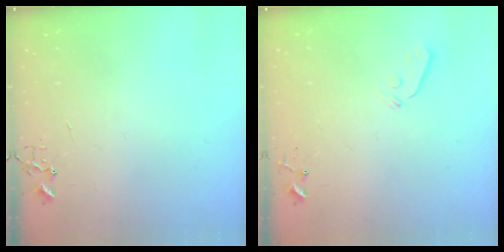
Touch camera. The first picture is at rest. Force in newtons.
{"total": 3.7, "press": 3.6, "slide": 0.6}